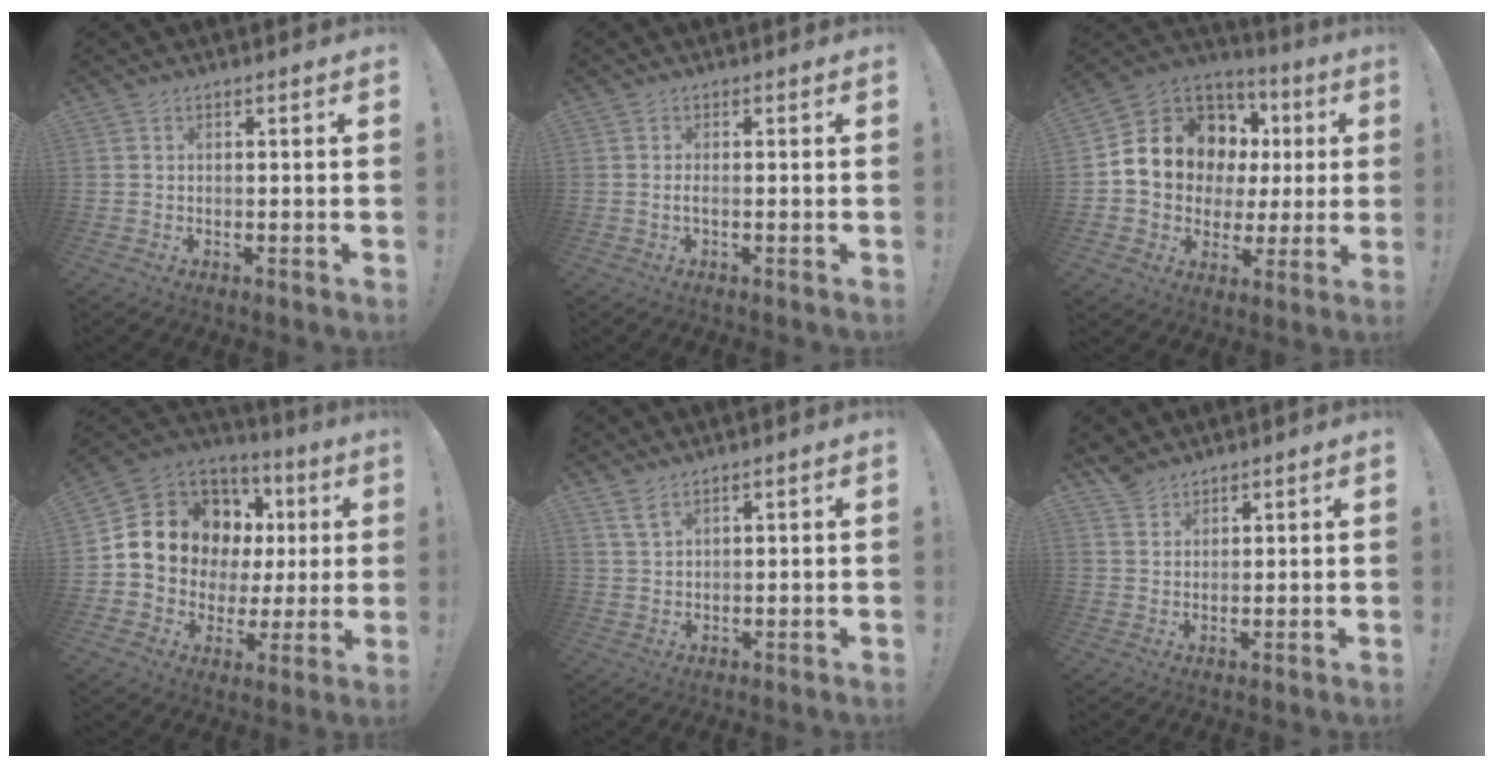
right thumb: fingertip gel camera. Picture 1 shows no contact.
{"total": 1.2, "force": [-0.4, 0.1, 1.1], "torque": [-0.022, 0.002, -0.008]}
{"total": 14.1, "force": [4.4, 11.9, 6.0], "torque": [-0.091, -0.028, 0.104]}
{"total": 13.0, "force": [4.6, 11.0, 5.1], "torque": [-0.076, -0.034, 0.107]}
{"total": 3.7, "force": [2.7, 1.1, 2.4], "torque": [-0.045, -0.012, 0.048]}
{"total": 4.4, "force": [3.7, 2.1, 0.9], "torque": [-0.012, -0.019, 0.072]}